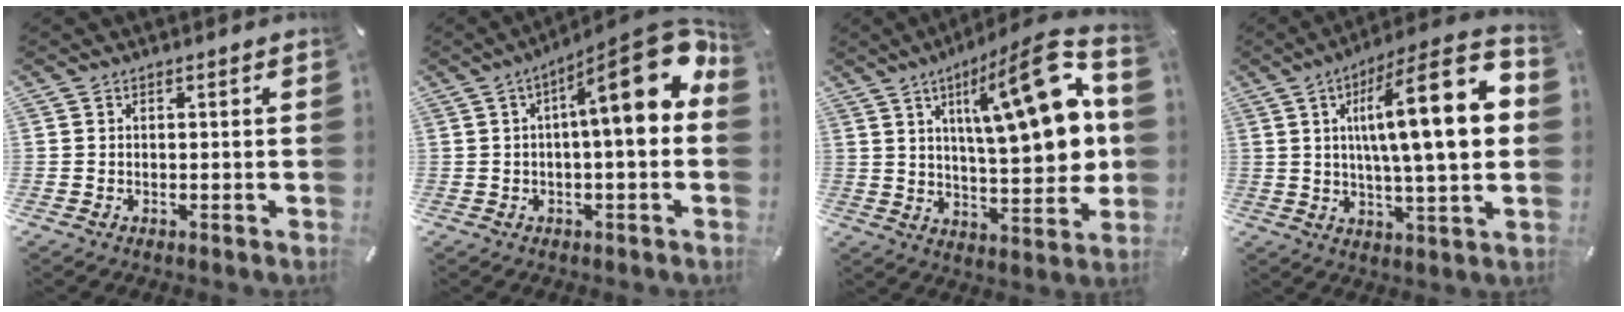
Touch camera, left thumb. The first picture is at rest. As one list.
[{"total": 17.7, "force": [4.9, 4.5, 16.4], "torque": [-0.222, -0.046, 0.064]}, {"total": 22.2, "force": [7.8, 7.2, 19.5], "torque": [-0.276, -0.052, 0.115]}, {"total": 20.6, "force": [3.9, 4.2, 19.8], "torque": [-0.326, -0.019, 0.044]}]